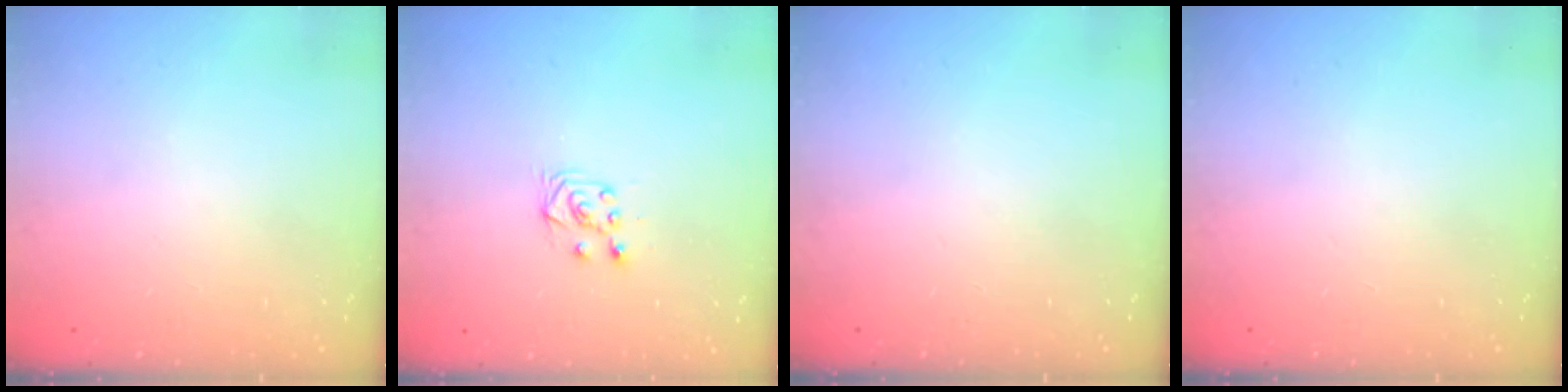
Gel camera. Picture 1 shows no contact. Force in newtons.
{"total": 6.3, "press": 6.3, "slide": 0.7}
{"total": 0.0}
{"total": 0.0}